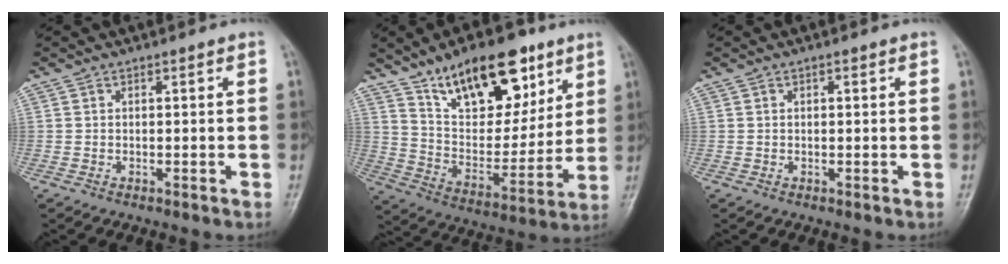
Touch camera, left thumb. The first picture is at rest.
{"total": 20.7, "force": [12.5, 9.8, 13.3], "torque": [-0.159, -0.056, 0.220]}
{"total": 0.6, "force": [0.2, 0.3, 0.5], "torque": [-0.007, 0.000, 0.004]}